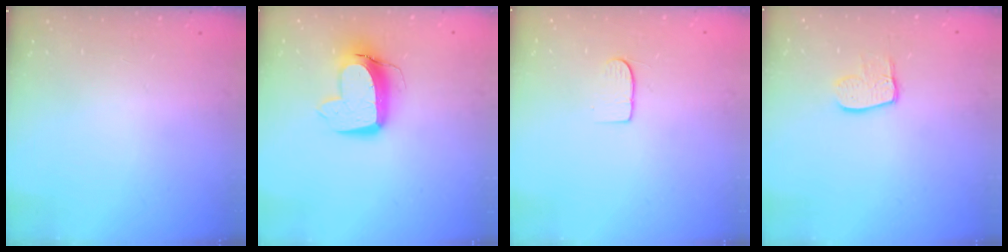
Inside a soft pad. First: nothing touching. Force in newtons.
{"total": 12.5, "press": 12.4, "slide": 1.5}
{"total": 5.4, "press": 5.4, "slide": 0.4}
{"total": 8.5, "press": 8.5, "slide": 0.7}